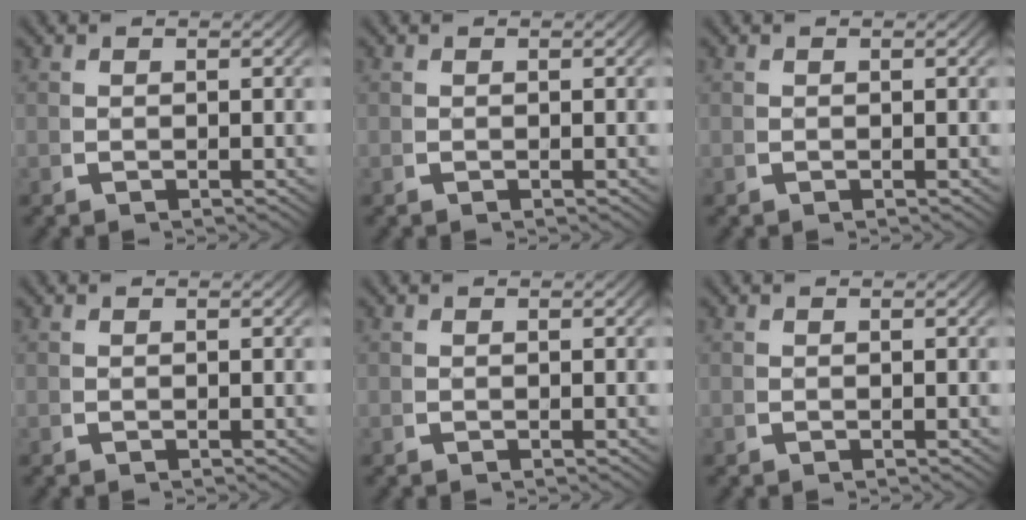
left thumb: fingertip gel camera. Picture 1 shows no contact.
{"total": 0.0}
{"total": 0.0}
{"total": 0.0}
{"total": 0.0}
{"total": 0.0}